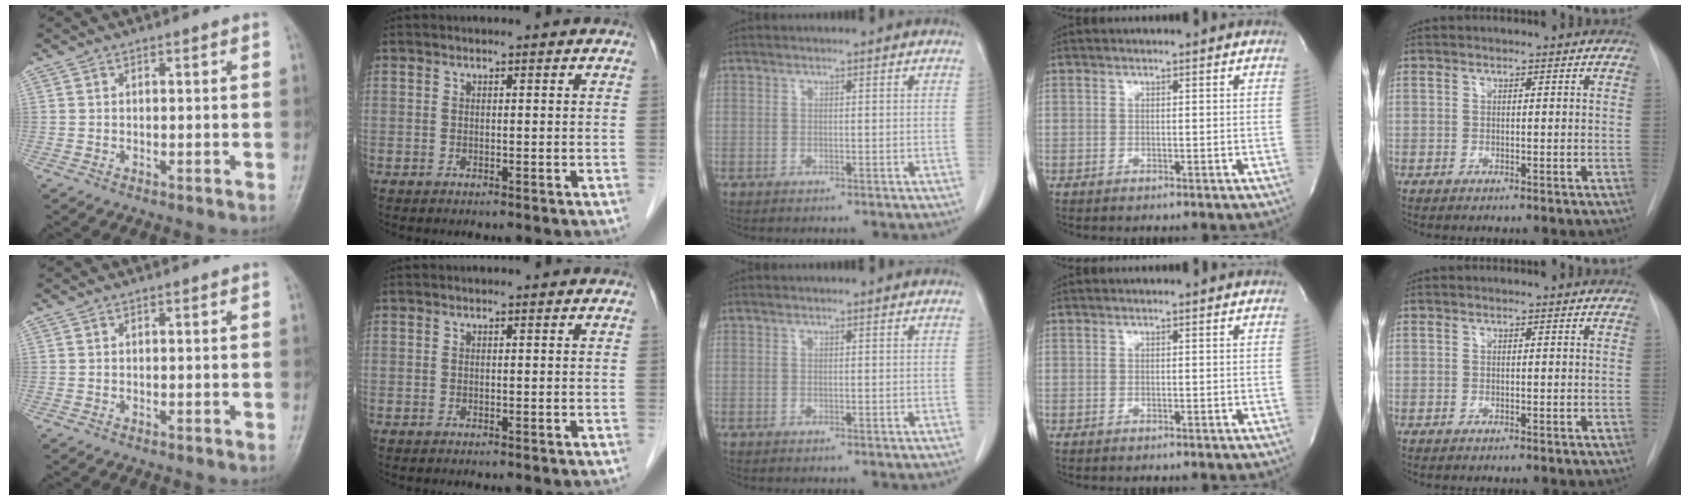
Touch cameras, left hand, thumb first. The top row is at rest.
{}